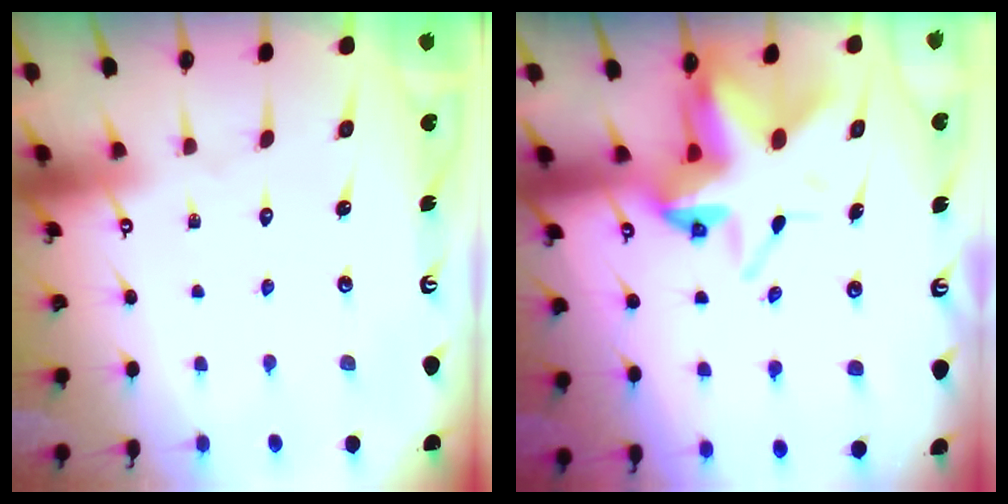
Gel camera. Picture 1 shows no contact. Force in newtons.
{"total": 7.4, "press": 7.3, "slide": 1.0}